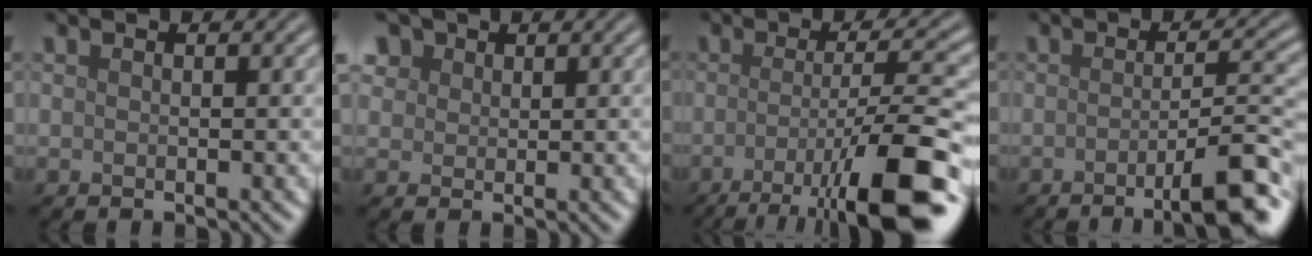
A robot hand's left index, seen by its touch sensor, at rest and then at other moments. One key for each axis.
{"total": 4.4, "fx": 2.5, "fy": 3.1, "fz": 1.8, "tx": -0.059, "ty": 0.009, "tz": 0.046}
{"total": 12.0, "fx": -5.2, "fy": 2.4, "fz": 10.6, "tx": -0.141, "ty": 0.001, "tz": -0.088}
{"total": 6.9, "fx": -3.1, "fy": 1.3, "fz": 6.0, "tx": -0.075, "ty": 0.008, "tz": -0.054}